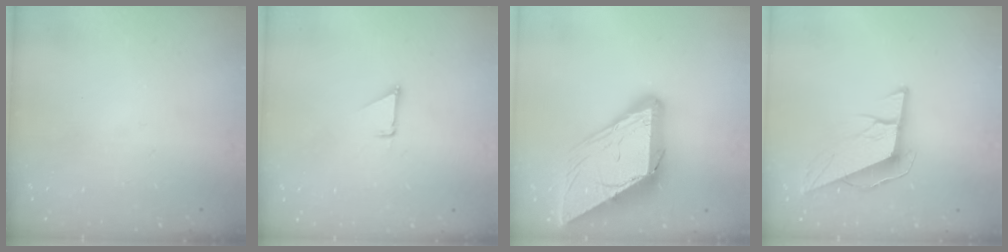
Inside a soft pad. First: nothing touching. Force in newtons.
{"total": 1.5, "press": 1.5, "slide": 0.1}
{"total": 17.5, "press": 17.4, "slide": 1.7}
{"total": 10.3, "press": 9.8, "slide": 3.0}